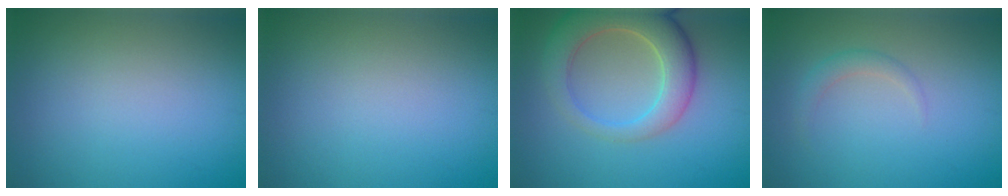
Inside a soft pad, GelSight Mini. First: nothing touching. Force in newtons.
{"total": 0.0}
{"total": 6.8, "press": 6.8, "slide": 0.7}
{"total": 1.4, "press": 1.4, "slide": 0.1}